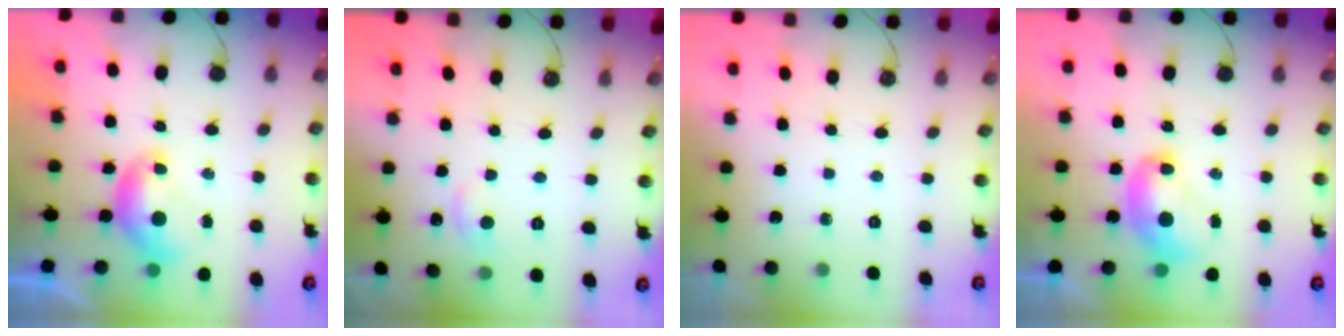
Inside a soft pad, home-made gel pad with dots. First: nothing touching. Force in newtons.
{"total": 0.9, "press": 0.1, "slide": 0.9}
{"total": 0.0}
{"total": 2.5, "press": 2.5, "slide": 0.2}